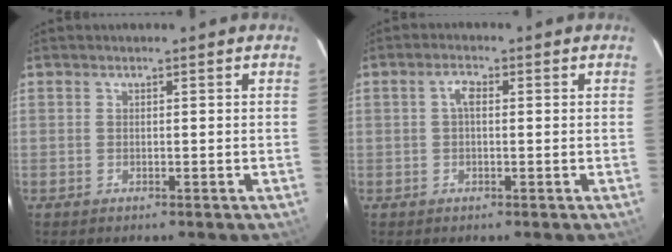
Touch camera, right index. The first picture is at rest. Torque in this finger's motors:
{"motor_torque": [0.33, -0.01, 0.24, 0.04]}